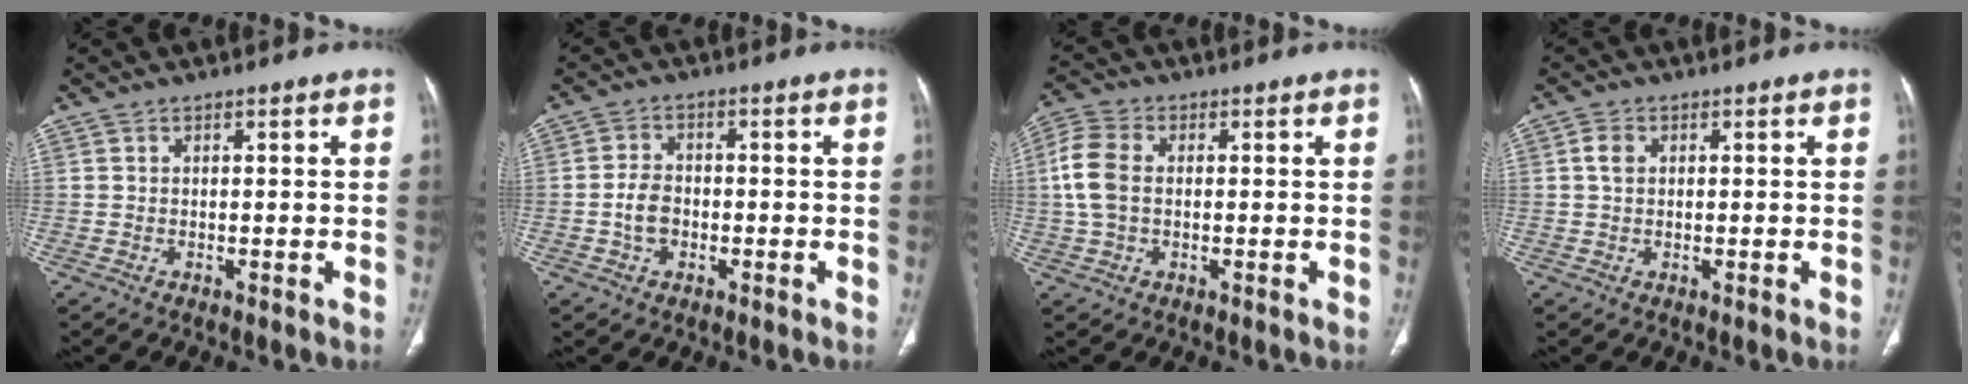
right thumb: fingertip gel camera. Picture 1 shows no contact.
{"total": 4.4, "force": [-1.1, 3.2, 2.8], "torque": [-0.042, 0.015, -0.024]}
{"total": 7.4, "force": [0.4, 4.9, 5.5], "torque": [-0.128, 0.016, 0.005]}
{"total": 2.2, "force": [0.5, 1.6, 1.5], "torque": [-0.025, 0.005, 0.008]}